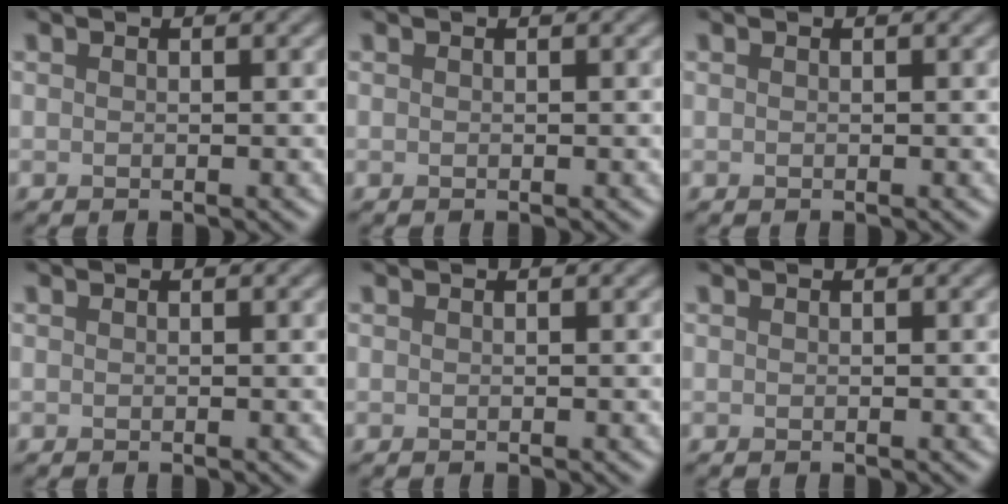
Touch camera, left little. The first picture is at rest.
{"total": 0.0}
{"total": 0.0}
{"total": 0.0}
{"total": 0.0}
{"total": 0.0}